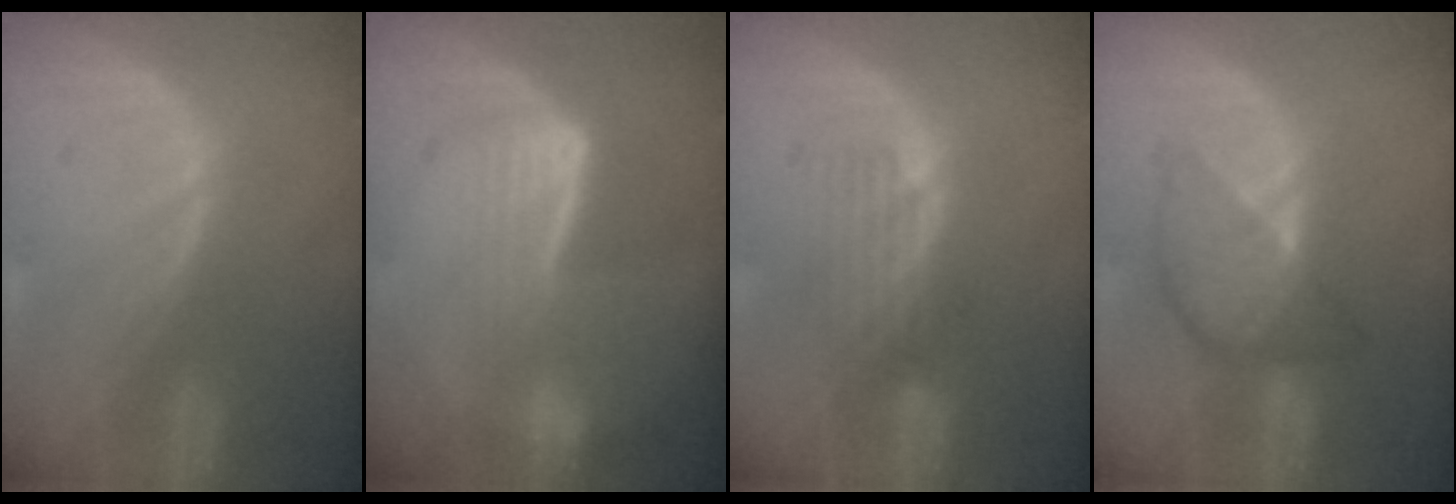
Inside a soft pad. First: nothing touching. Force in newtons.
{"total": 6.7, "press": 5.7, "slide": 3.6}
{"total": 4.5, "press": 3.8, "slide": 2.3}
{"total": 6.2, "press": 6.2, "slide": 0.3}